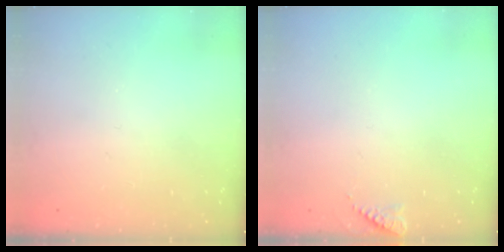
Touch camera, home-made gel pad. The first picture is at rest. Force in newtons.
{"total": 6.6, "press": 6.6, "slide": 0.7}